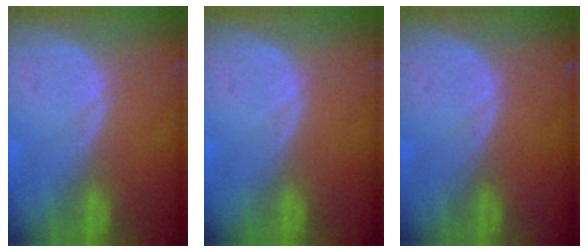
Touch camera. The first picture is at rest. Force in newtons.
{"total": 0.0}
{"total": 0.0}